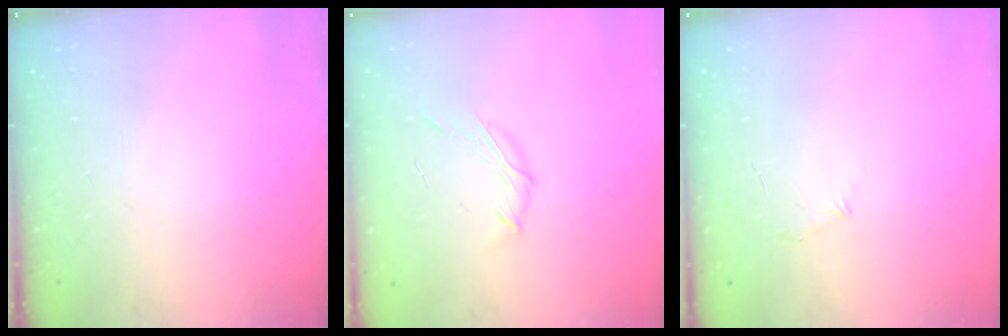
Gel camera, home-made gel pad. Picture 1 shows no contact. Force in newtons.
{"total": 6.5, "press": 6.5, "slide": 0.9}
{"total": 4.4, "press": 4.2, "slide": 1.1}